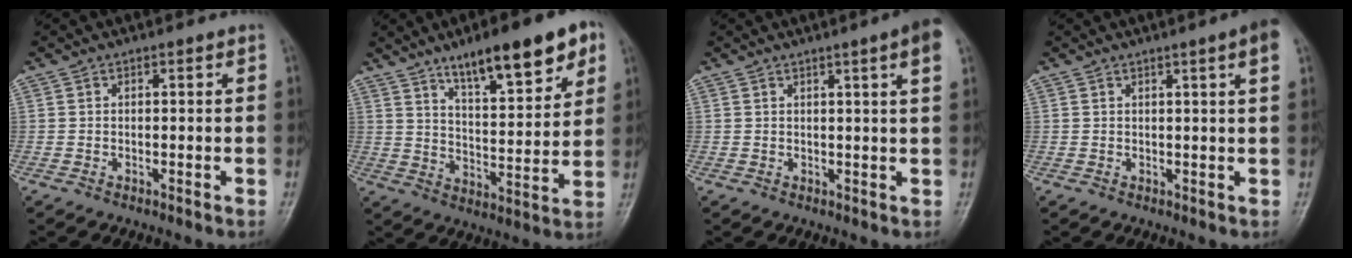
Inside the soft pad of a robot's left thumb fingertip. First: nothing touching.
{"total": 16.6, "force": [10.0, 5.0, 12.3], "torque": [-0.152, -0.040, 0.159]}
{"total": 5.2, "force": [2.4, -0.2, 4.6], "torque": [-0.058, -0.005, 0.029]}
{"total": 4.1, "force": [1.8, -0.3, 3.7], "torque": [-0.049, -0.004, 0.022]}